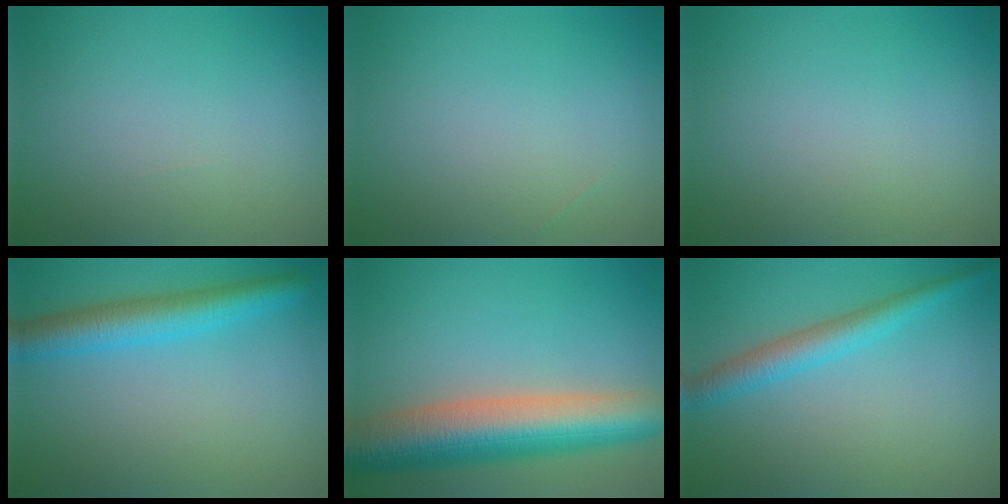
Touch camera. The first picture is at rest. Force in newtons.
{"total": 0.0}
{"total": 0.0}
{"total": 4.9, "press": 4.9, "slide": 0.2}
{"total": 9.8, "press": 9.8, "slide": 0.6}
{"total": 3.3, "press": 3.3, "slide": 0.1}